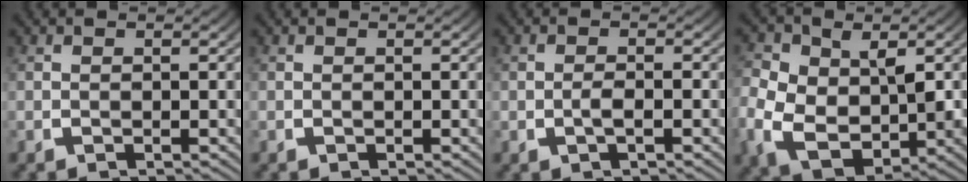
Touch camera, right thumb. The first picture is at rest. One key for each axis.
{"total": 0.0}
{"total": 1.4, "fx": -0.3, "fy": 0.7, "fz": 1.2, "tx": -0.024, "ty": 0.001, "tz": -0.005}
{"total": 10.0, "fx": -1.6, "fy": 7.2, "fz": 6.8, "tx": -0.164, "ty": -0.059, "tz": 0.005}